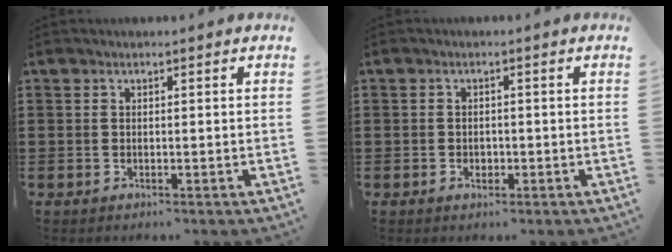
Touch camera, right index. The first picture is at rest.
{"total": 1.2, "force": [-0.4, 0.9, 0.5], "torque": [-0.013, 0.002, -0.009]}